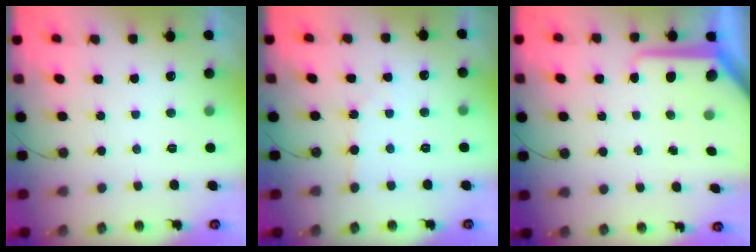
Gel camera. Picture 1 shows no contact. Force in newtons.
{"total": 2.9, "press": 2.8, "slide": 0.4}
{"total": 9.1, "press": 9.0, "slide": 0.9}